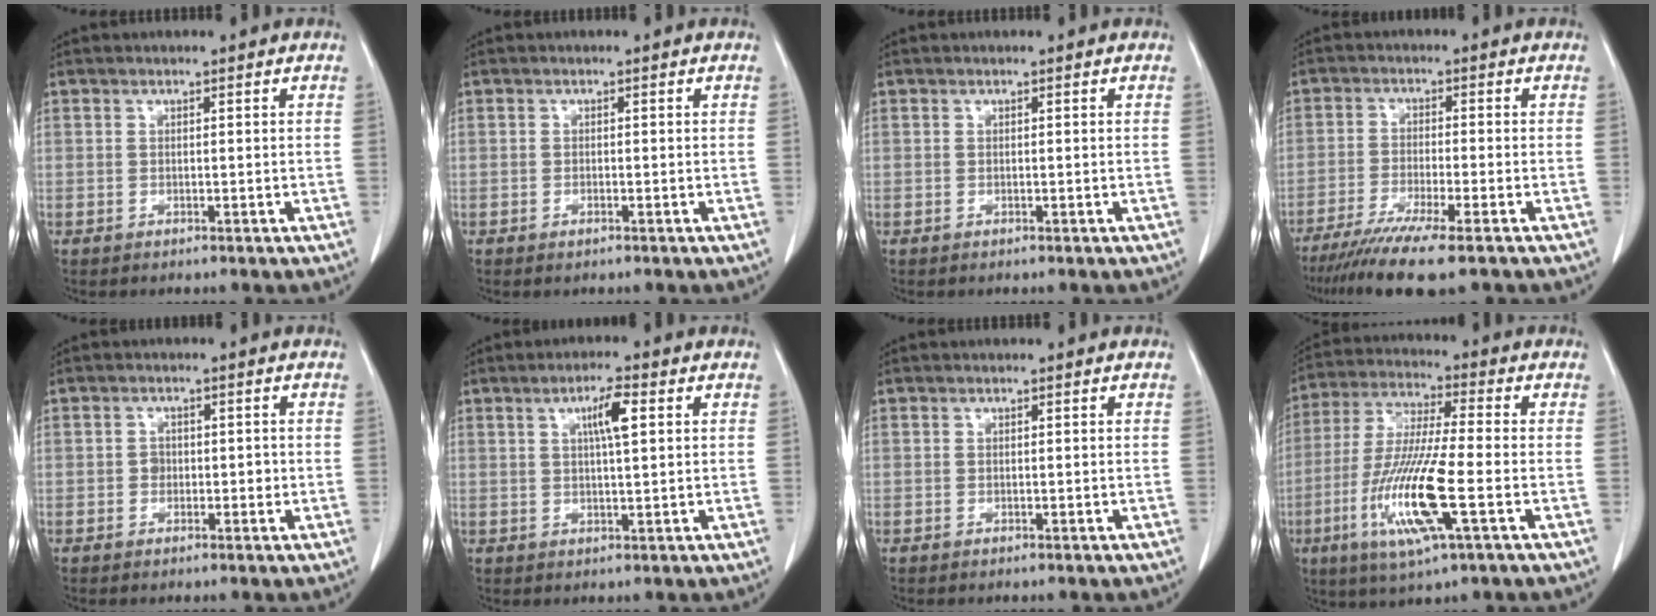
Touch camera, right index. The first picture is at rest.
{"total": 0.8, "force": [-0.5, 0.2, 0.5], "torque": [-0.011, -0.001, -0.005]}
{"total": 0.0}
{"total": 10.2, "force": [-7.7, -0.1, 6.8], "torque": [-0.109, -0.026, -0.124]}
{"total": 2.0, "force": [-0.3, 1.6, 1.2], "torque": [-0.015, 0.006, -0.005]}
{"total": 4.6, "force": [1.5, 0.4, 4.3], "torque": [-0.077, 0.002, 0.026]}
{"total": 0.0}
{"total": 14.7, "force": [-4.5, 0.9, 13.9], "torque": [-0.290, -0.020, -0.087]}